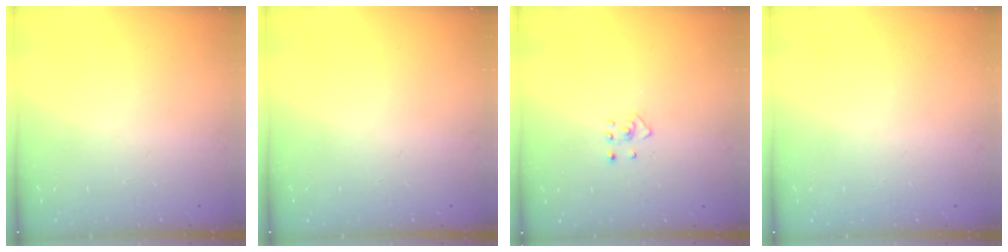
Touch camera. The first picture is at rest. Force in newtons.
{"total": 0.0}
{"total": 2.4, "press": 2.3, "slide": 0.4}
{"total": 0.0}